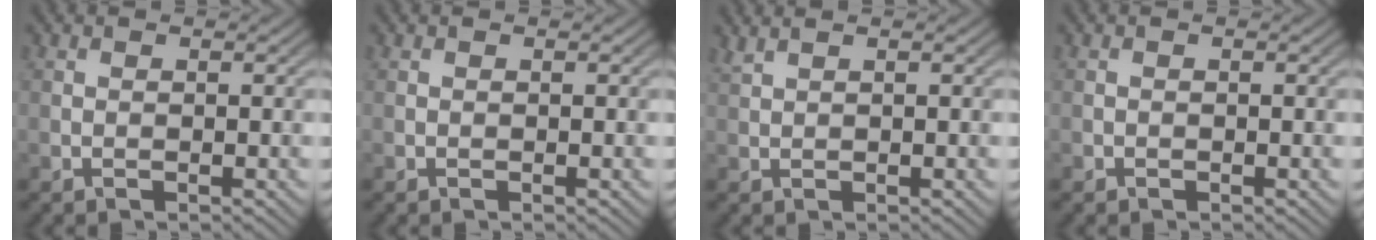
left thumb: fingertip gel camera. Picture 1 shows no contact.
{"total": 0.0}
{"total": 1.4, "force": [1.2, 0.1, 0.7], "torque": [-0.024, 0.007, 0.027]}
{"total": 0.0}